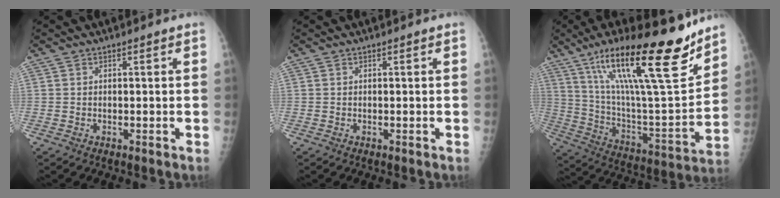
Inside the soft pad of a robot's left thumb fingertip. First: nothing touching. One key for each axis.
{"total": 0.0}
{"total": 28.6, "fx": 18.4, "fy": 5.8, "fz": 21.1, "tx": -0.329, "ty": -0.063, "tz": 0.314}